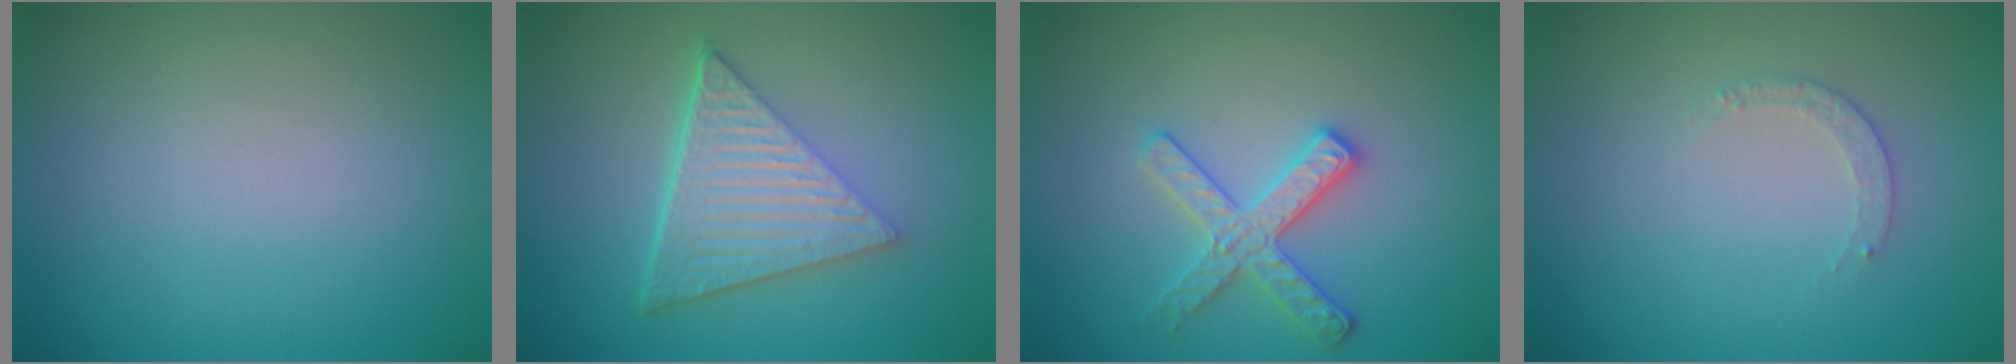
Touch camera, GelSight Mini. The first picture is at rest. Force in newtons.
{"total": 6.9, "press": 4.5, "slide": 5.3}
{"total": 2.9, "press": 2.8, "slide": 0.6}
{"total": 0.8, "press": 0.6, "slide": 0.6}